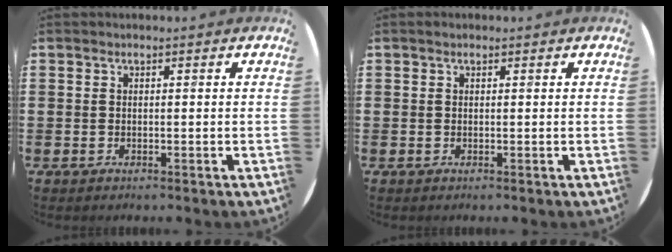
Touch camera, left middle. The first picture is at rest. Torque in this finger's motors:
{"motor_torque": [0.26, -0.20, 0.02, 0.00]}